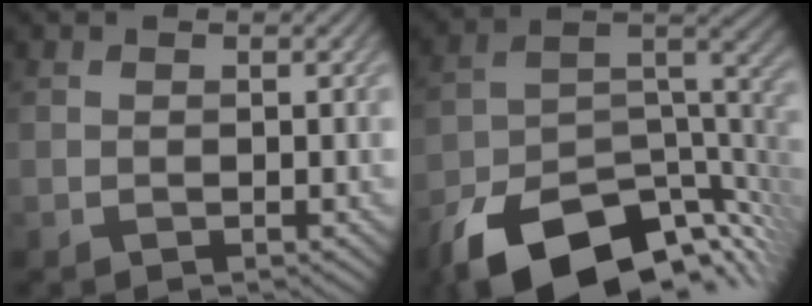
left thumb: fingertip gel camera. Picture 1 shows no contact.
{"total": 16.0, "force": [-10.9, 6.9, 9.4], "torque": [-0.187, -0.036, -0.166]}